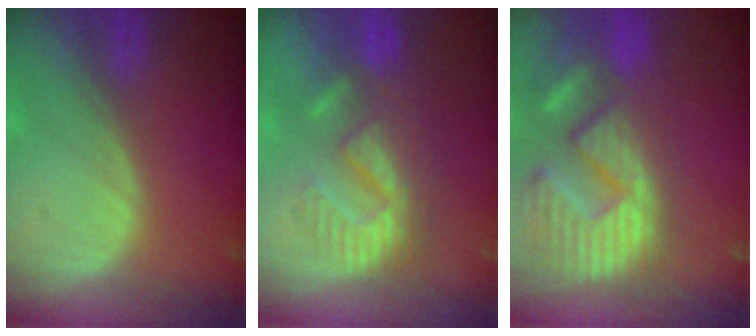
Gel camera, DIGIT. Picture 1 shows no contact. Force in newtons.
{"total": 9.2, "press": 8.9, "slide": 2.1}
{"total": 15.0, "press": 12.4, "slide": 8.5}